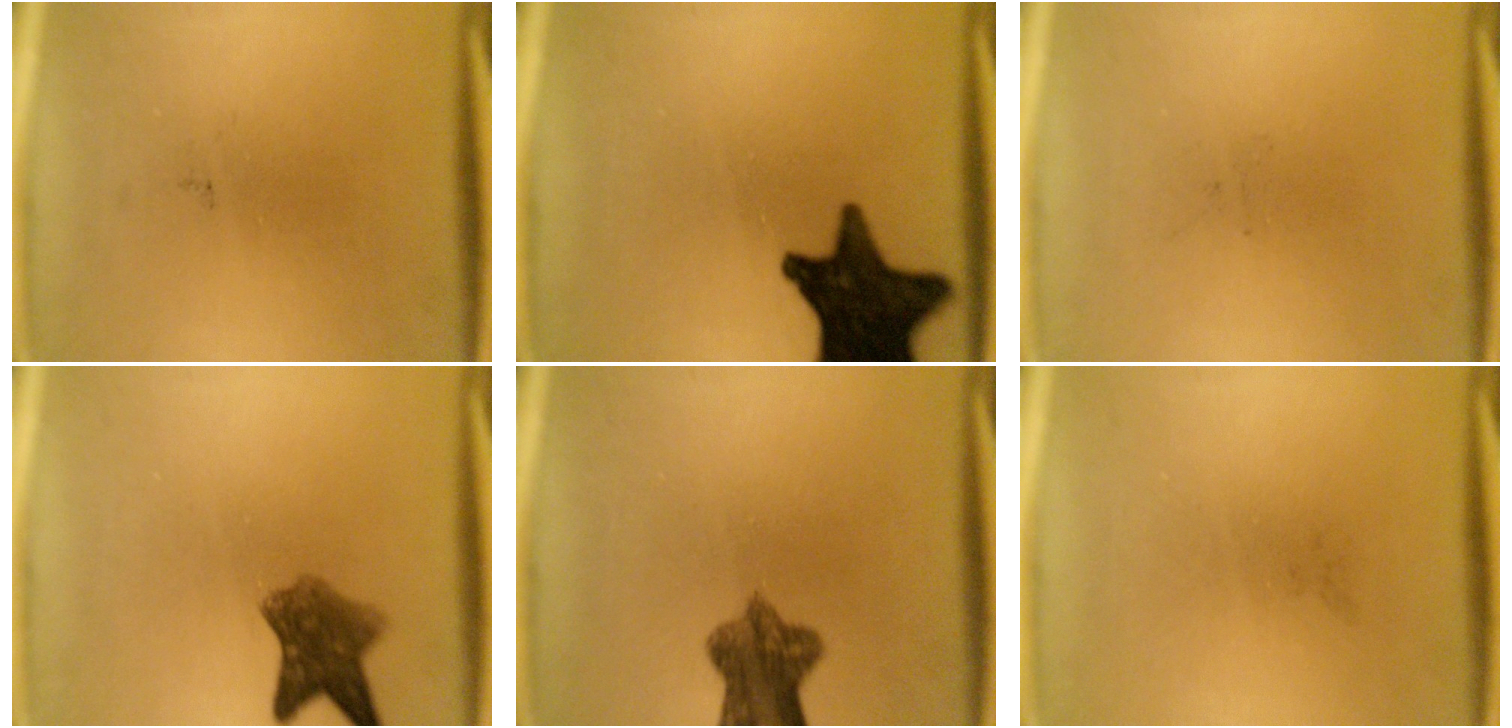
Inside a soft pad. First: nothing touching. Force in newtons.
{"total": 17.0}
{"total": 0.0}
{"total": 6.4}
{"total": 7.6}
{"total": 0.0}